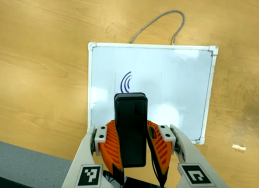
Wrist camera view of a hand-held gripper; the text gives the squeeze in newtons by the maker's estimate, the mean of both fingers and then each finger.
{"total": 7.0, "left": 6.1, "right": 7.9}